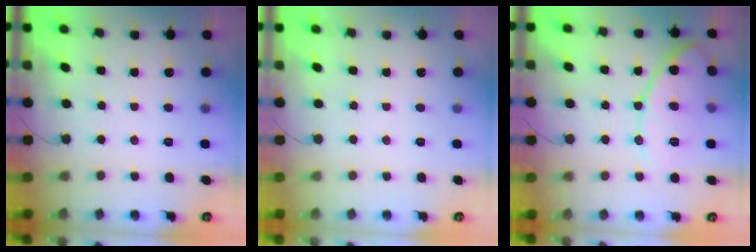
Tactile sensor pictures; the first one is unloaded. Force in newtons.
{"total": 0.0}
{"total": 12.8, "press": 12.8, "slide": 0.9}